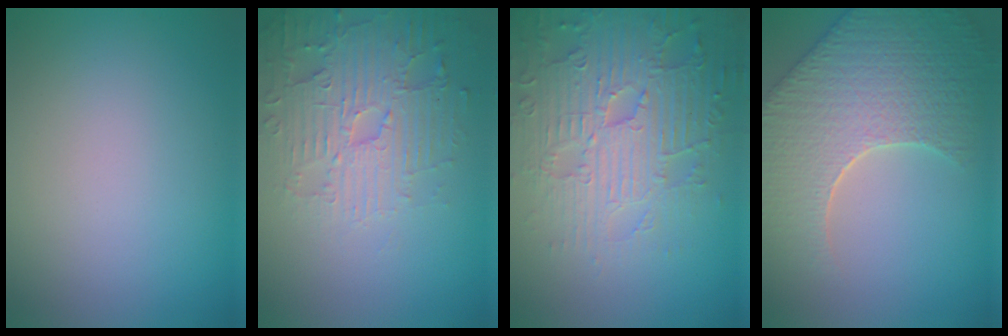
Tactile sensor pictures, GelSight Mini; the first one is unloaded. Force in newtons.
{"total": 4.5, "press": 4.1, "slide": 1.8}
{"total": 7.0, "press": 5.6, "slide": 4.3}
{"total": 9.0, "press": 6.4, "slide": 6.3}